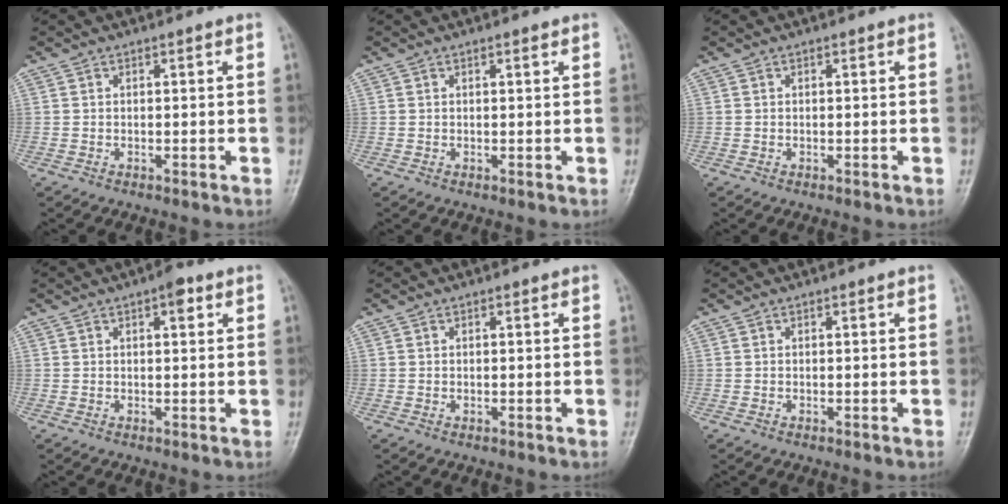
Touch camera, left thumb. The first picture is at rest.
{"total": 0.5, "force": [0.4, 0.1, 0.4], "torque": [-0.007, -0.001, 0.006]}
{"total": 0.0}
{"total": 2.9, "force": [1.4, 1.2, 2.3], "torque": [-0.024, 0.000, 0.015]}
{"total": 0.0}
{"total": 0.0}